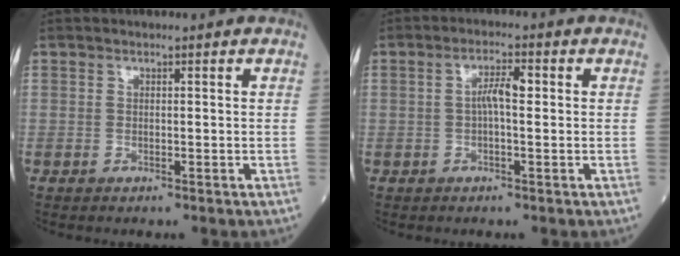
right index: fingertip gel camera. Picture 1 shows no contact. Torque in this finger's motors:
{"motor_torque": [0.06, 0.00, 0.07, 0.06]}